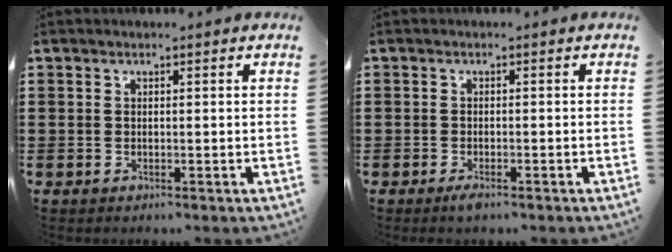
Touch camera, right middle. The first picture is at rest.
{"total": 1.3, "force": [-1.0, 0.5, 0.7], "torque": [-0.014, -0.002, -0.020]}